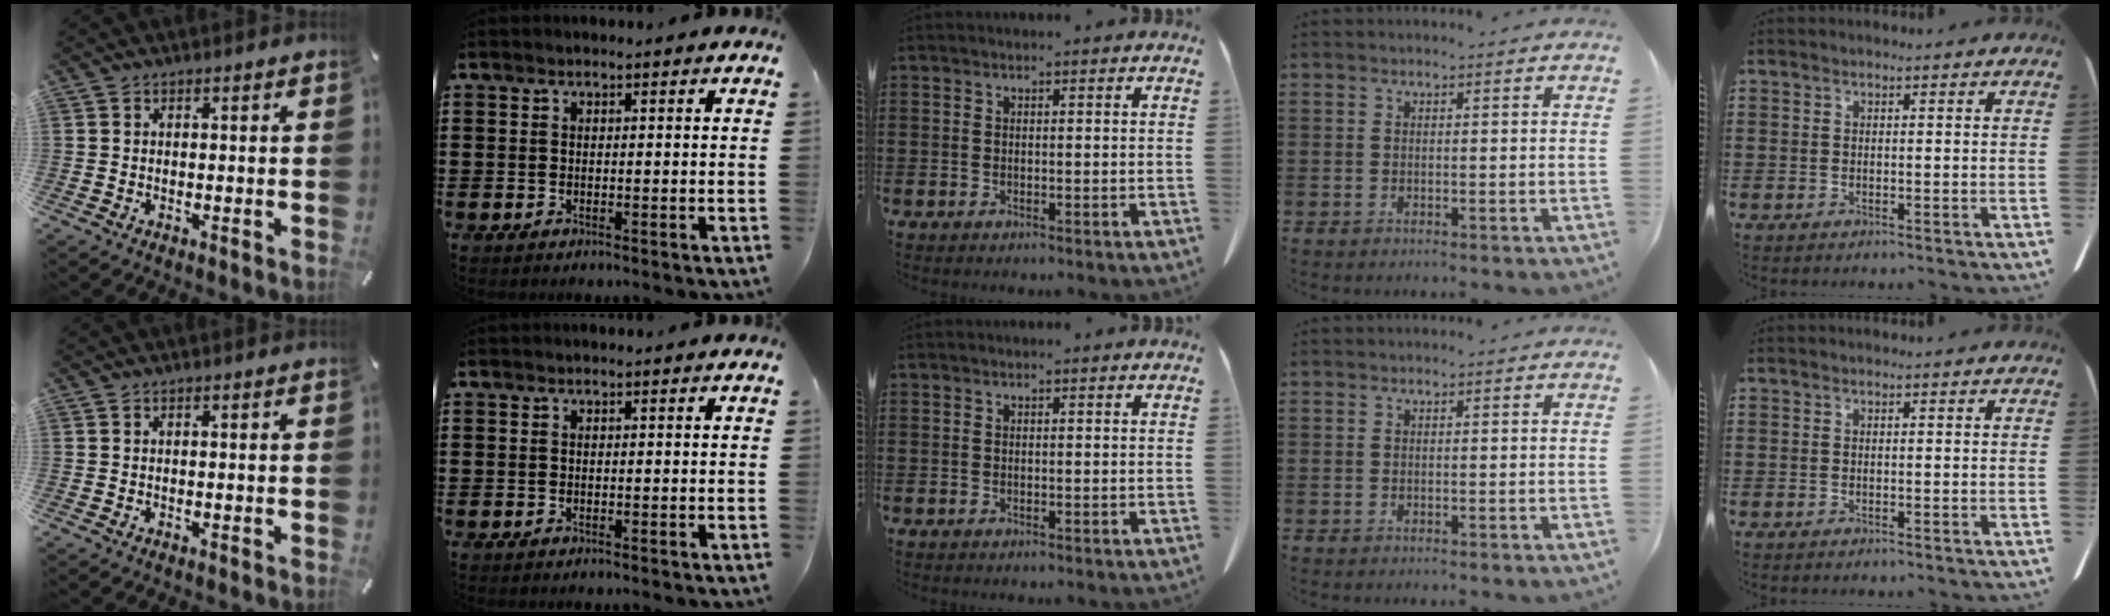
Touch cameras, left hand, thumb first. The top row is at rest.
{}